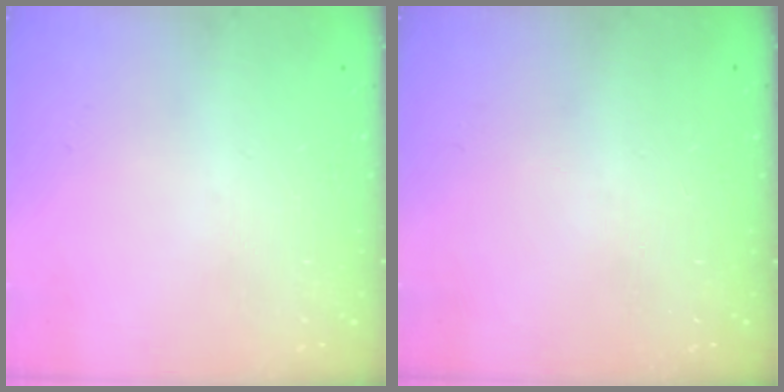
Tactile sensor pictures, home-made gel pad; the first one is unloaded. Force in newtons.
{"total": 0.0}